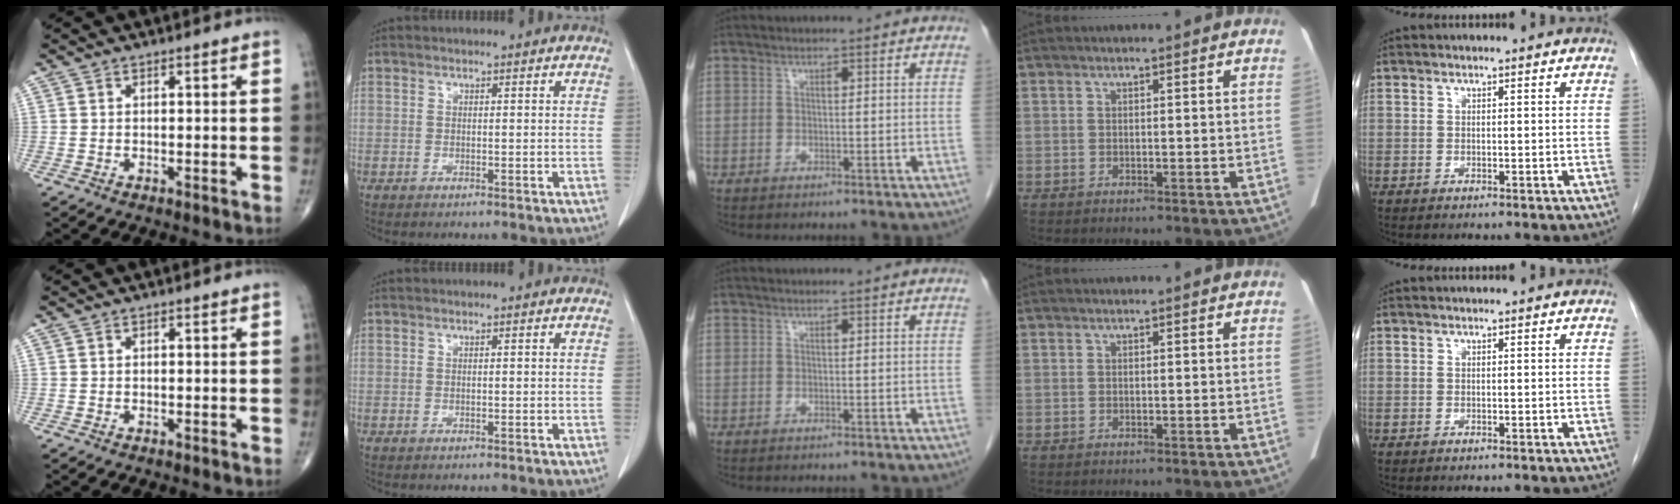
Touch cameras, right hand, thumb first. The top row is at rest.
{"index": {"total": 0.6, "force": [0.0, 0.4, 0.5], "torque": [-0.013, 0.001, 0.001]}}